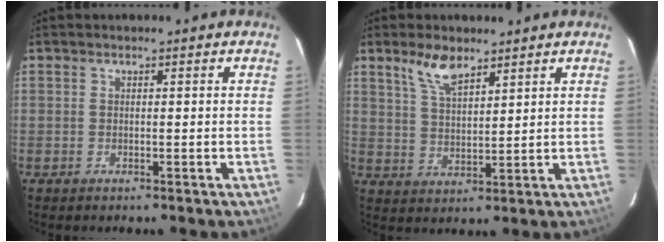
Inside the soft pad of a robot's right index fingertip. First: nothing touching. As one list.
[{"total": 6.4, "force": [4.6, 2.3, 3.8], "torque": [-0.070, 0.003, 0.093]}]